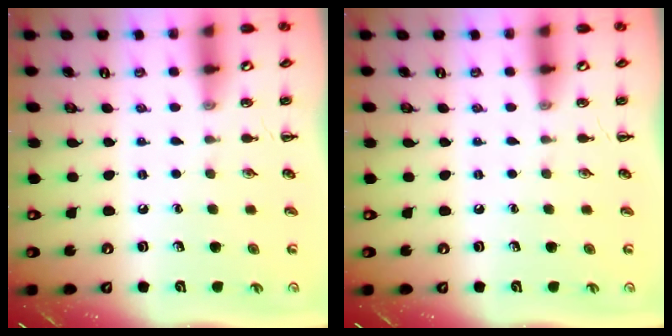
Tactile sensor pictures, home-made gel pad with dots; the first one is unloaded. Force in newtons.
{"total": 0.0}